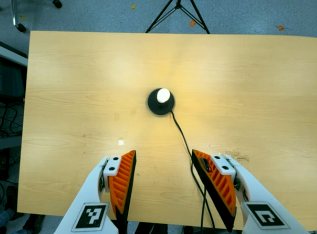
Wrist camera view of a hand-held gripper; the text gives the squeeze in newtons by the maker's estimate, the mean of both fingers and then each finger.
{"total": 0.0}